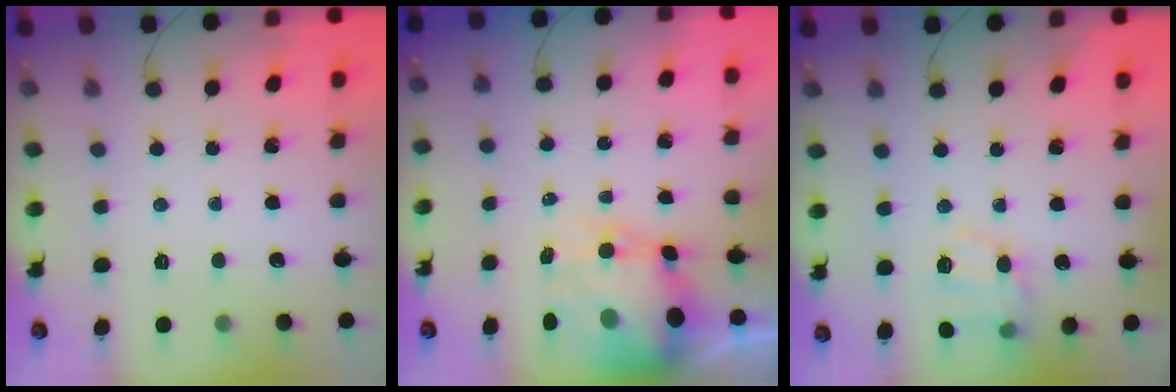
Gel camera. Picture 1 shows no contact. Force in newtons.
{"total": 10.4, "press": 9.9, "slide": 2.9}
{"total": 12.0, "press": 11.9, "slide": 1.7}